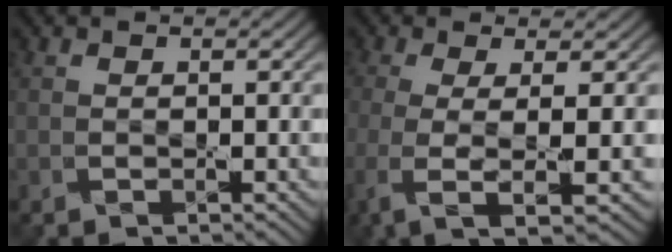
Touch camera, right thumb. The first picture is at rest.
{"total": 6.3, "force": [-1.4, 1.5, 6.0], "torque": [-0.121, -0.018, -0.031]}